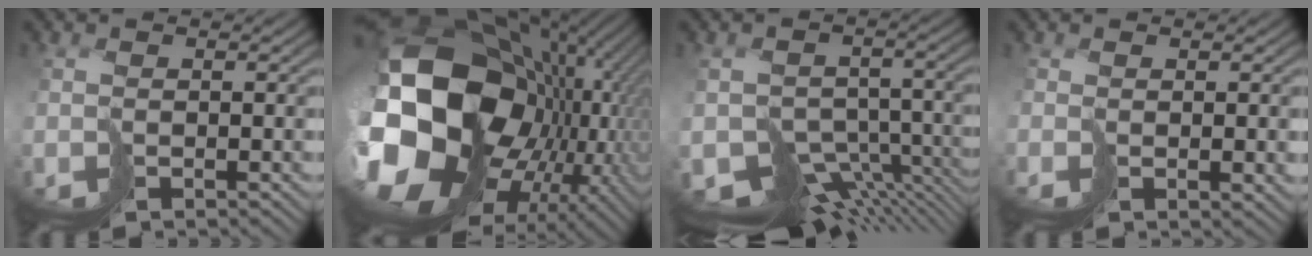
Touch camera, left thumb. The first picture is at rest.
{"total": 21.4, "force": [-0.2, 16.1, 14.1], "torque": [-0.285, -0.039, 0.001]}
{"total": 8.7, "force": [-5.5, 4.4, 5.1], "torque": [-0.100, -0.026, -0.061]}
{"total": 0.7, "force": [-0.1, 0.3, 0.7], "torque": [0.001, -0.004, 0.007]}